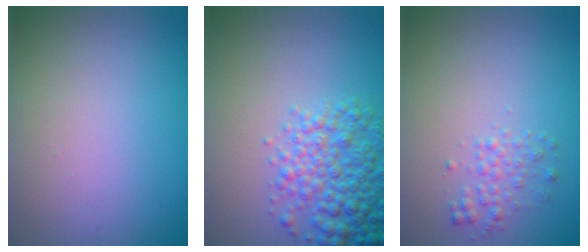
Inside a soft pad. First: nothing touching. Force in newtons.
{"total": 5.5, "press": 5.4, "slide": 0.2}
{"total": 1.5, "press": 1.5, "slide": 0.1}